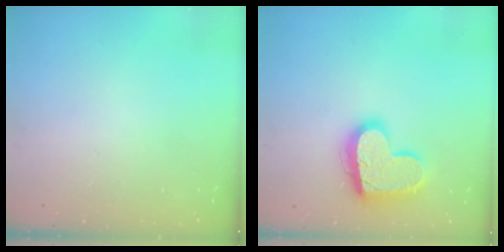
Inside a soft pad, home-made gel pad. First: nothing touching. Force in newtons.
{"total": 17.3, "press": 17.3, "slide": 1.2}